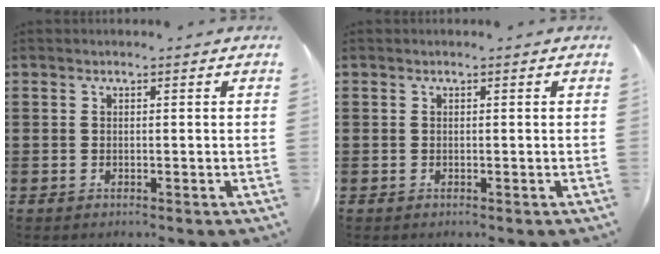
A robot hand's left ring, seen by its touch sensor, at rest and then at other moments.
{"total": 0.0}